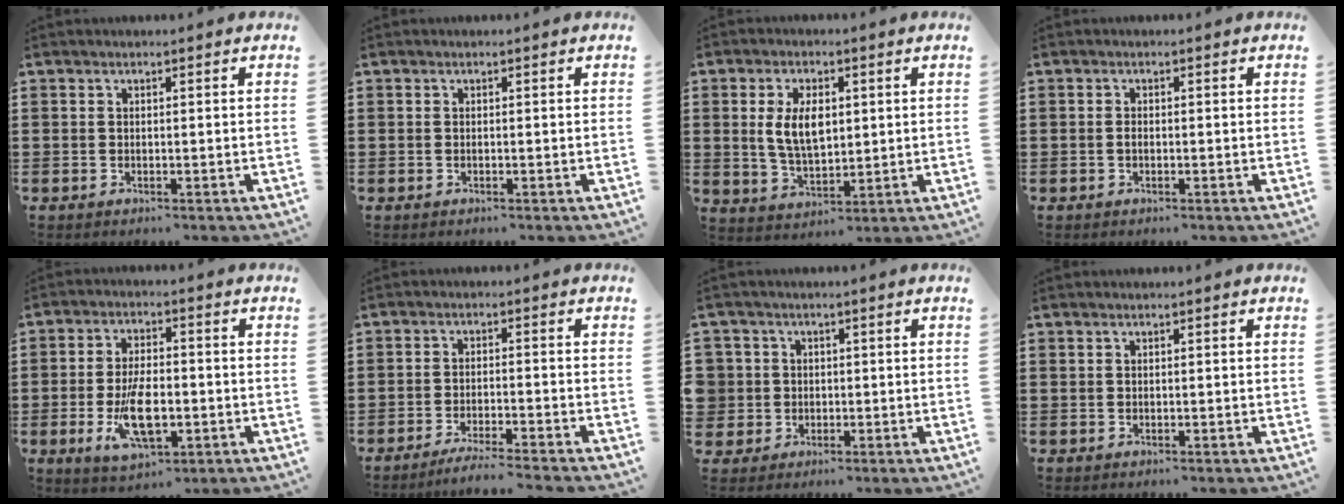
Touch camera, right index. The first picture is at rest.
{"total": 0.0}
{"total": 7.0, "force": [1.2, 3.8, 5.8], "torque": [-0.117, 0.007, 0.017]}
{"total": 0.8, "force": [-0.3, 0.4, 0.7], "torque": [-0.015, -0.003, -0.004]}
{"total": 8.9, "force": [-2.3, 3.9, 7.6], "torque": [-0.167, -0.008, -0.043]}
{"total": 3.2, "force": [-3.0, -0.5, 1.0], "torque": [-0.016, -0.005, -0.058]}
{"total": 3.9, "force": [0.1, 3.9, 0.2], "torque": [-0.032, 0.011, -0.004]}
{"total": 0.0}